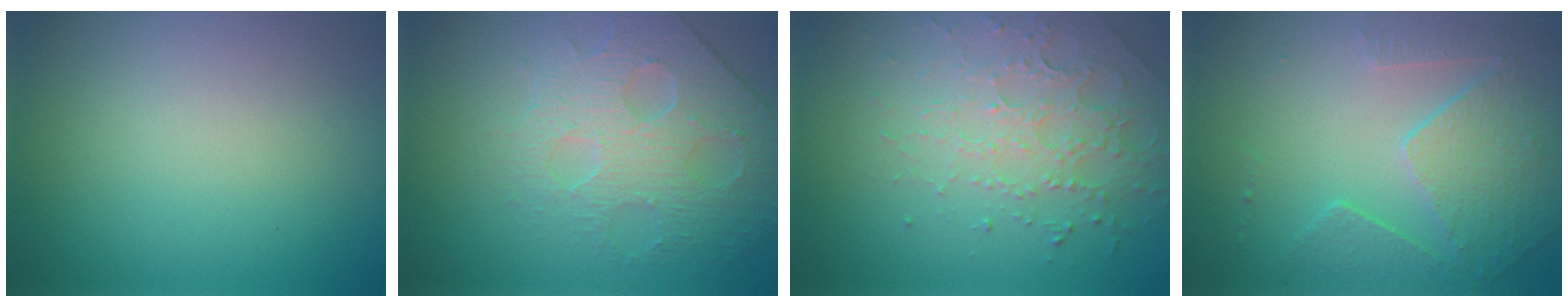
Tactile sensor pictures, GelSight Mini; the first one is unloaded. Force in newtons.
{"total": 4.0, "press": 4.0, "slide": 0.5}
{"total": 4.4, "press": 3.1, "slide": 3.2}
{"total": 4.7, "press": 3.5, "slide": 3.1}